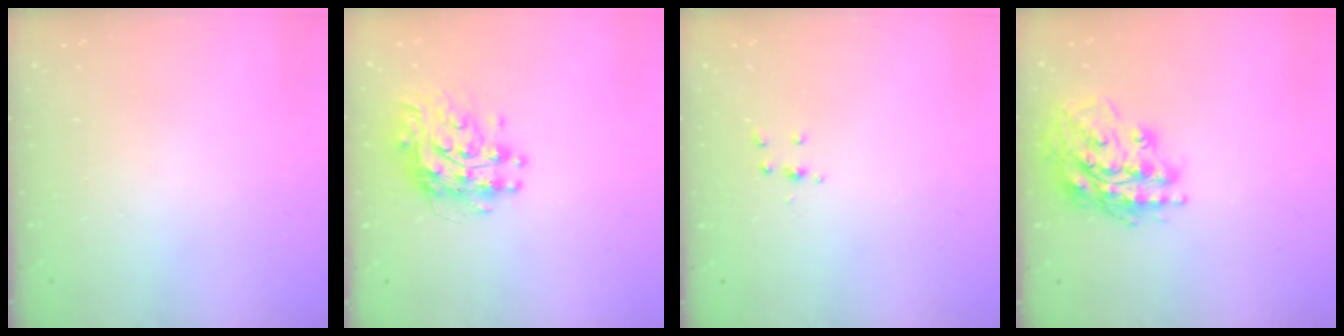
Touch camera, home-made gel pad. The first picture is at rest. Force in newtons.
{"total": 11.5, "press": 11.5, "slide": 1.0}
{"total": 3.3, "press": 3.3, "slide": 0.4}
{"total": 17.6, "press": 17.4, "slide": 2.6}